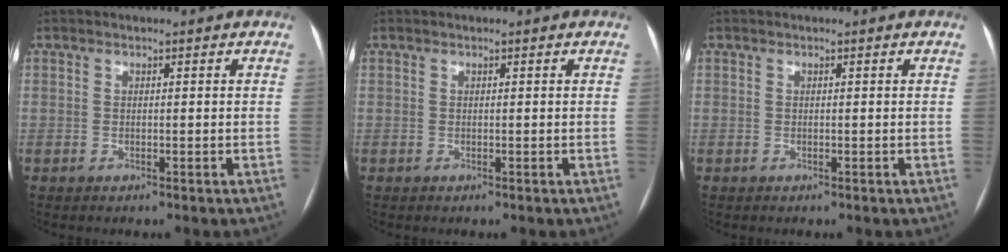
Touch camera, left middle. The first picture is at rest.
{"total": 0.0}
{"total": 0.0}